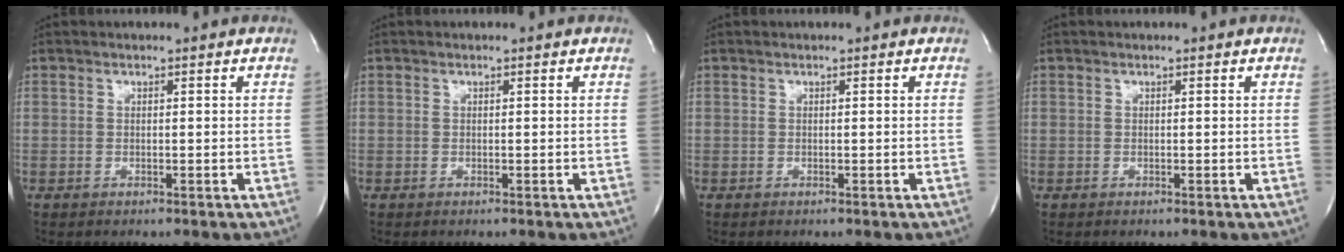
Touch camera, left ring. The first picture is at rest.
{"total": 0.0}
{"total": 0.0}
{"total": 0.0}